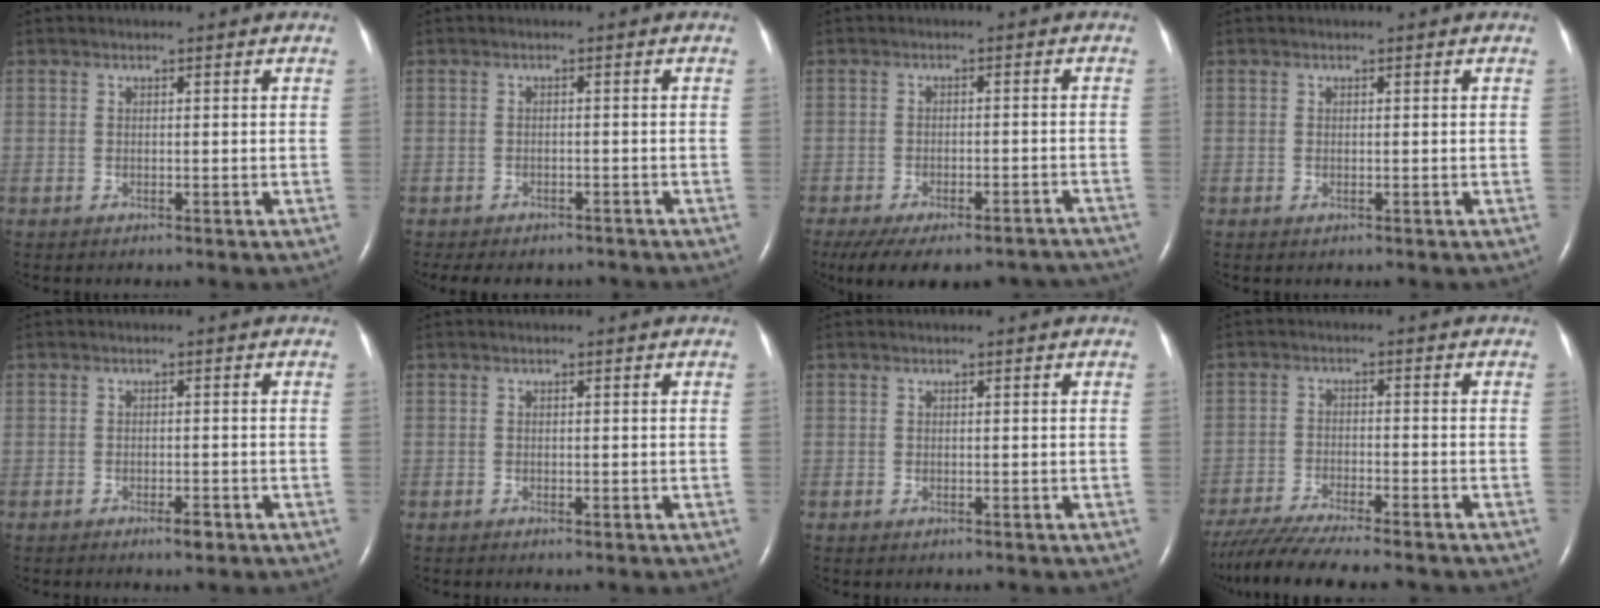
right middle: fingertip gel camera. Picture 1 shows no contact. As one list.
[{"total": 7.9, "force": [-6.7, 3.3, 2.4], "torque": [-0.038, -0.001, -0.079]}, {"total": 18.3, "force": [-15.3, 5.8, 8.2], "torque": [-0.132, -0.010, -0.191]}, {"total": 0.6, "force": [-0.1, 0.3, 0.5], "torque": [-0.014, -0.003, 0.002]}, {"total": 1.7, "force": [-1.0, 0.4, 1.3], "torque": [-0.022, -0.003, -0.013]}, {"total": 0.0}, {"total": 0.0}, {"total": 12.1, "force": [-10.4, 0.5, 6.2], "torque": [-0.099, -0.027, -0.164]}]